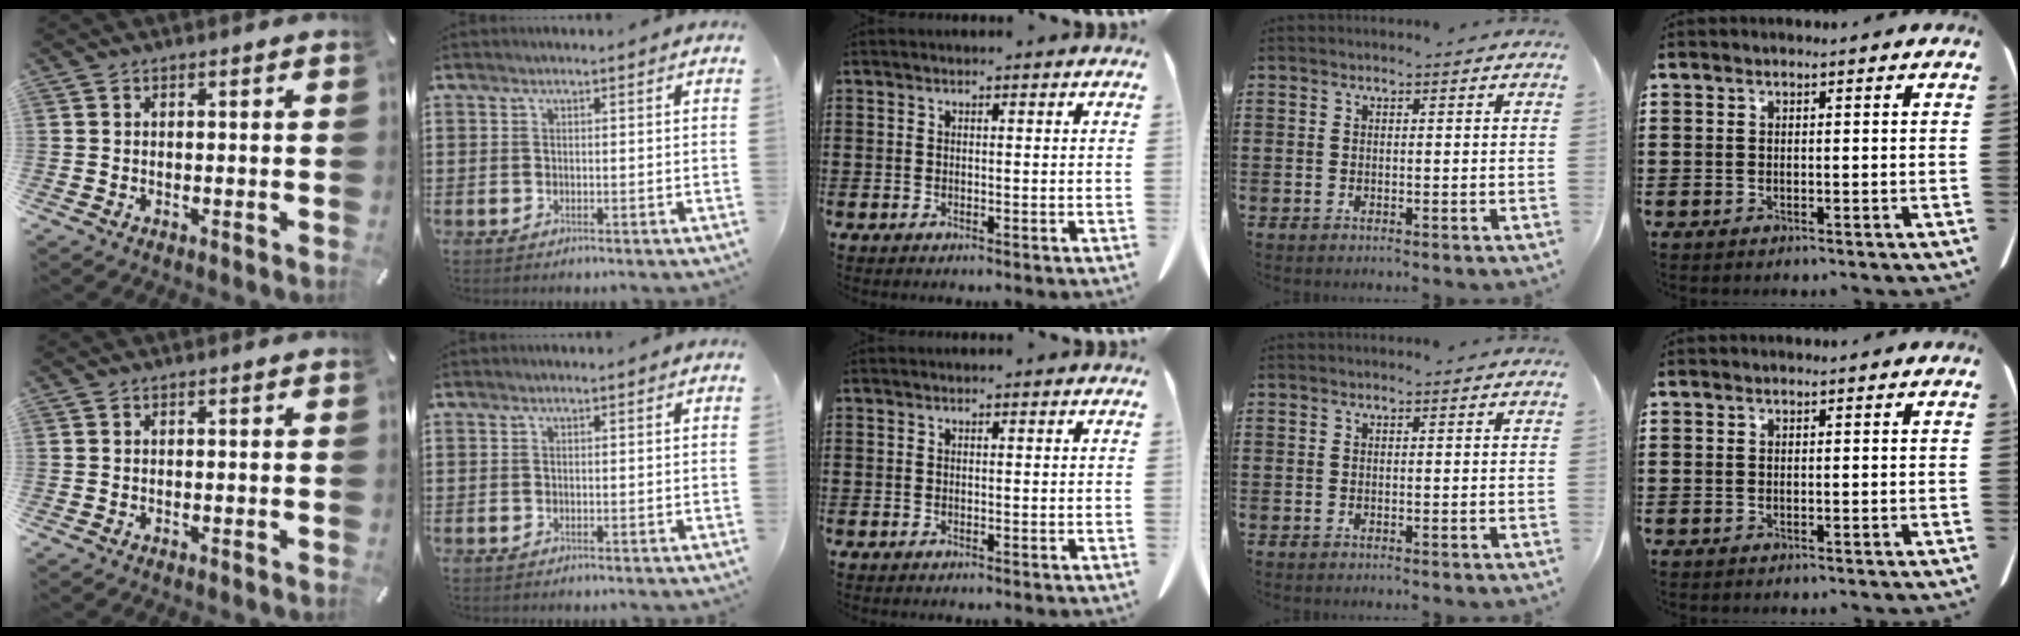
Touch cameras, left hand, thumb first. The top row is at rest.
{}